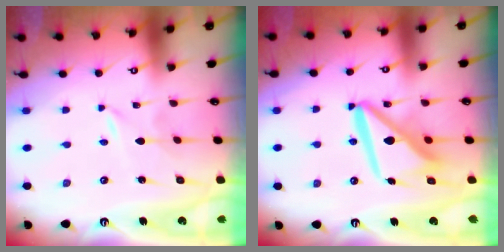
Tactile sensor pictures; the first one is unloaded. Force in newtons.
{"total": 14.3, "press": 14.1, "slide": 1.8}